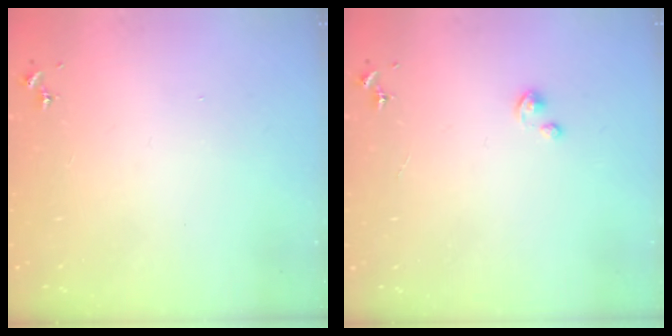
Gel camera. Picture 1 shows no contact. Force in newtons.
{"total": 1.8, "press": 1.8, "slide": 0.2}